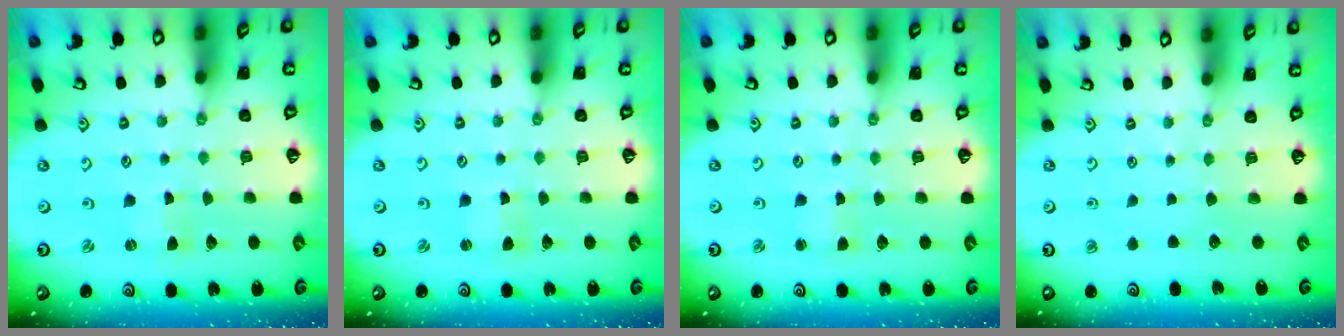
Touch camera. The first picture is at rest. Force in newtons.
{"total": 1.2, "press": 1.1, "slide": 0.3}
{"total": 2.1, "press": 2.0, "slide": 0.3}
{"total": 0.0}